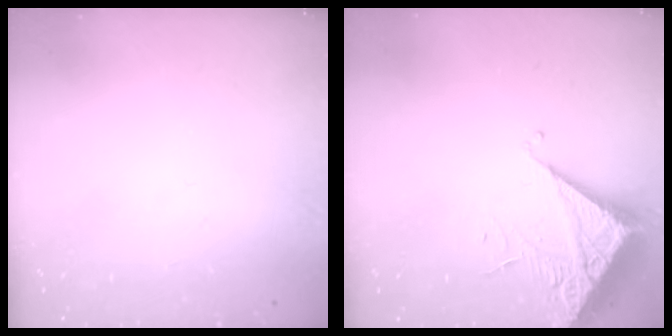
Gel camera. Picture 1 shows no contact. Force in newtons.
{"total": 7.0, "press": 7.0, "slide": 0.3}